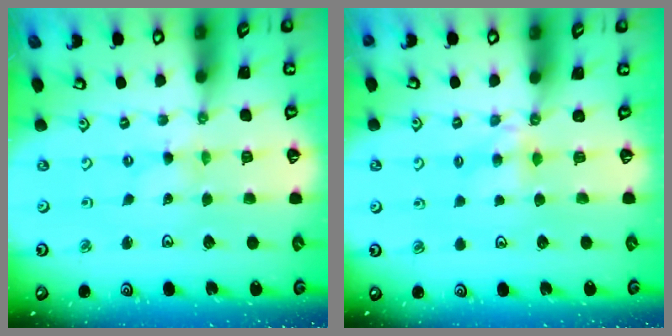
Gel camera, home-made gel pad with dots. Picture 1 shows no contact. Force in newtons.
{"total": 4.2, "press": 4.2, "slide": 0.6}